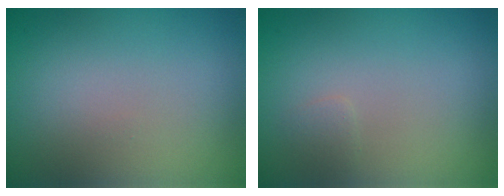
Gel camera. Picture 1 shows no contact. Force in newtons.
{"total": 0.6, "press": 0.6, "slide": 0.0}